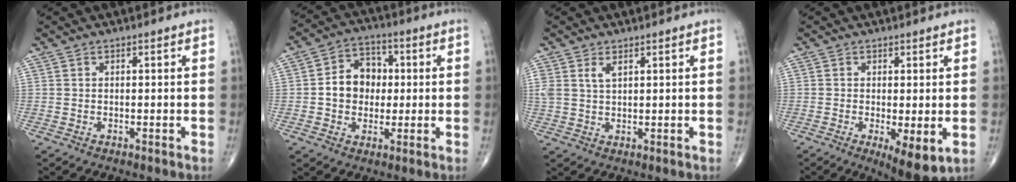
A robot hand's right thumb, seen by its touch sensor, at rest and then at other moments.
{"total": 9.1, "force": [0.1, 7.4, 5.3], "torque": [-0.051, 0.021, -0.006]}
{"total": 2.7, "force": [1.4, 1.3, 1.9], "torque": [-0.041, 0.002, 0.035]}
{"total": 7.1, "force": [-1.7, 2.2, 6.5], "torque": [-0.099, -0.022, -0.022]}